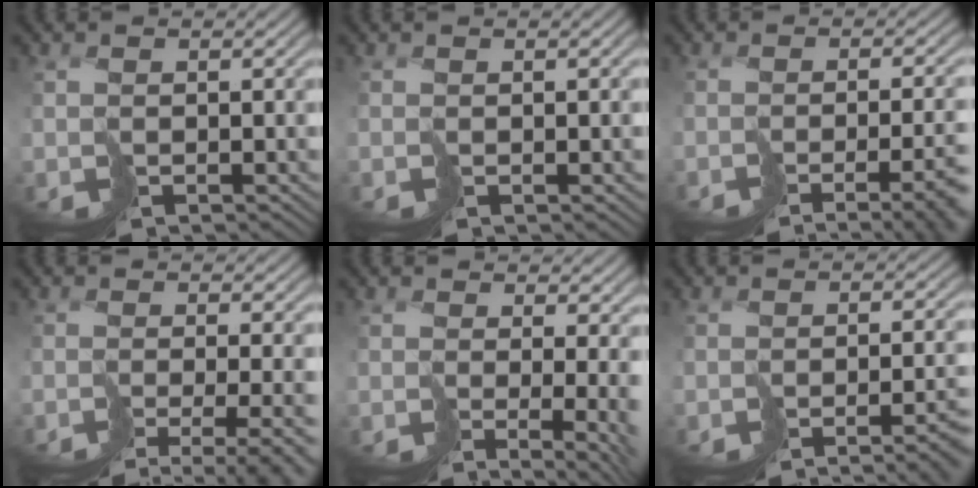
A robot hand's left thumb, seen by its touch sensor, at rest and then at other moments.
{"total": 0.8, "force": [0.0, -0.2, 0.7], "torque": [-0.010, 0.005, -0.001]}
{"total": 8.0, "force": [-4.7, 1.8, 6.2], "torque": [-0.062, -0.020, -0.039]}
{"total": 6.8, "force": [-4.7, 1.4, 4.7], "torque": [-0.058, -0.011, -0.035]}
{"total": 7.3, "force": [0.2, 2.6, 6.8], "torque": [-0.100, -0.021, 0.032]}
{"total": 6.1, "force": [-4.2, 0.6, 4.3], "torque": [-0.038, -0.012, -0.050]}